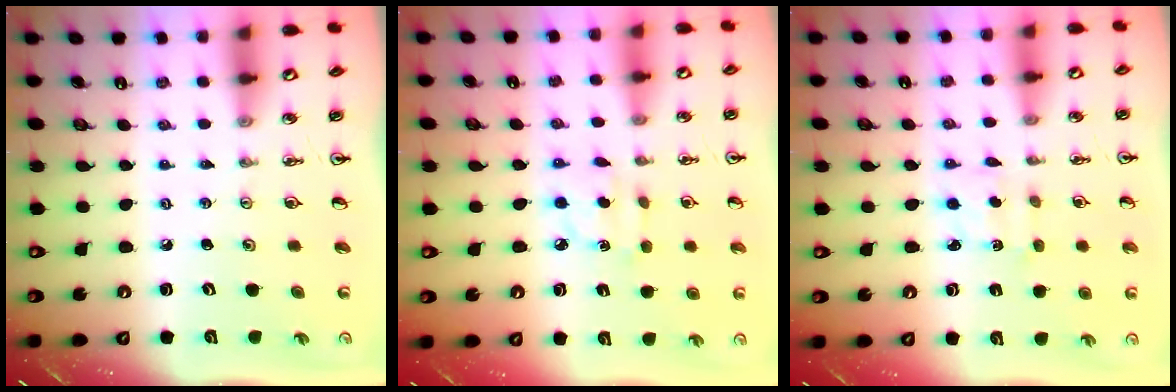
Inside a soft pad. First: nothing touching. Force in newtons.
{"total": 3.1, "press": 3.1, "slide": 0.2}
{"total": 1.9, "press": 1.8, "slide": 0.6}